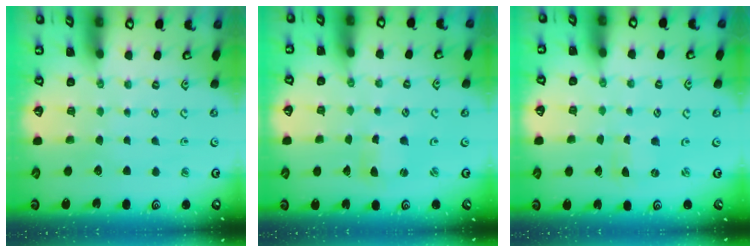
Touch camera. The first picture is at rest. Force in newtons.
{"total": 1.4, "press": 1.4, "slide": 0.3}
{"total": 0.0}